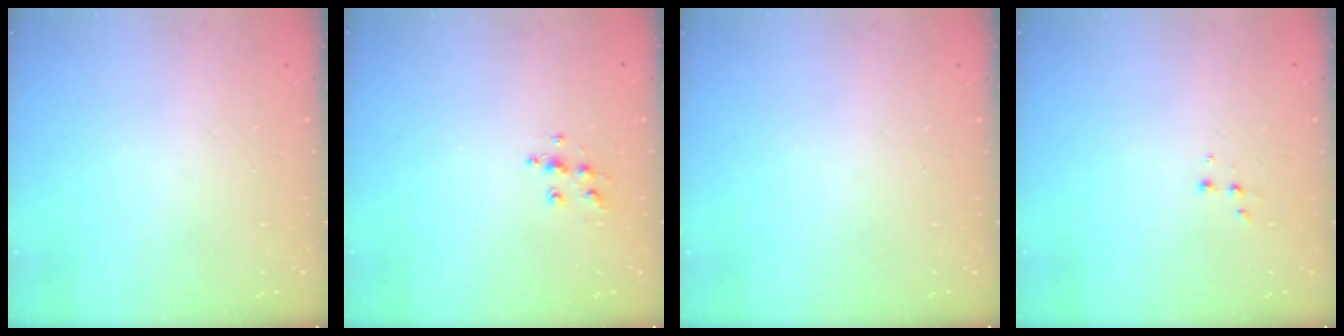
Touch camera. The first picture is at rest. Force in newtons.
{"total": 6.6, "press": 6.5, "slide": 0.3}
{"total": 0.0}
{"total": 1.9, "press": 1.9, "slide": 0.2}